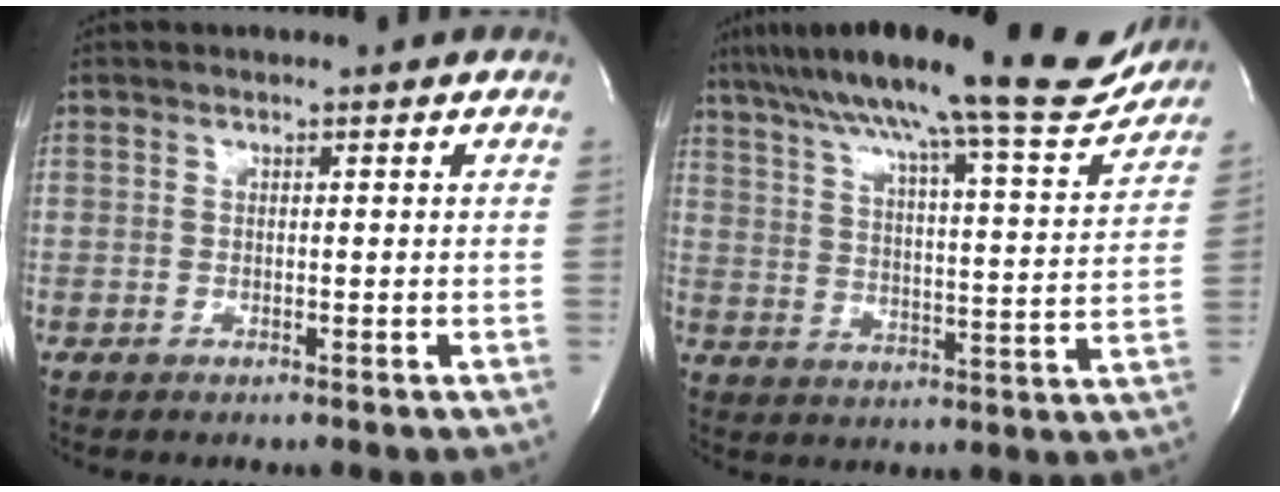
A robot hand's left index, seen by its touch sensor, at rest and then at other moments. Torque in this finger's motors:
{"motor_torque": [0.03, -0.07, 0.40, 0.21]}